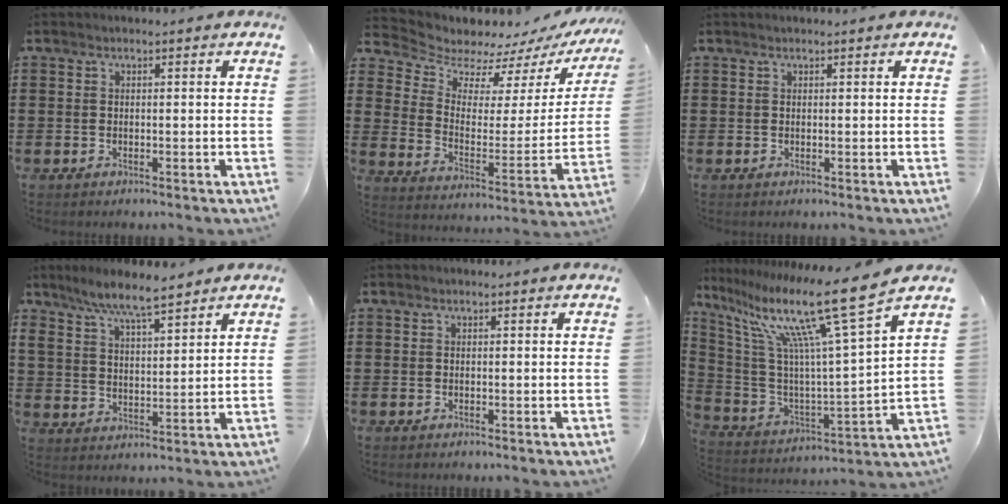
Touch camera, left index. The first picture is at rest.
{"total": 7.1, "force": [6.6, 2.6, 0.8], "torque": [-0.051, -0.055, 0.114]}
{"total": 0.0}
{"total": 6.8, "force": [5.9, 0.6, 3.2], "torque": [-0.082, -0.016, 0.106]}
{"total": 0.0}
{"total": 17.2, "force": [11.3, 1.4, 12.9], "torque": [-0.260, -0.067, 0.175]}